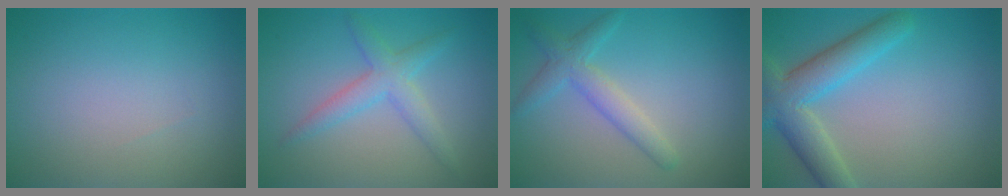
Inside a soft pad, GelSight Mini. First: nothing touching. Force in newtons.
{"total": 2.9, "press": 2.9, "slide": 0.1}
{"total": 1.9, "press": 1.9, "slide": 0.2}
{"total": 5.6, "press": 5.6, "slide": 0.2}